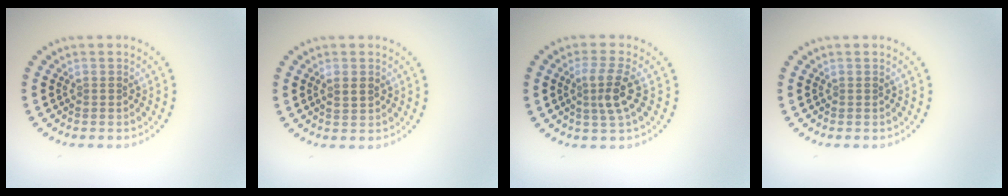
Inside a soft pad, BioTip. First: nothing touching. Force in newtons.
{"total": 0.9, "press": 0.9, "slide": 0.2}
{"total": 2.9, "press": 2.4, "slide": 1.6}
{"total": 0.0}